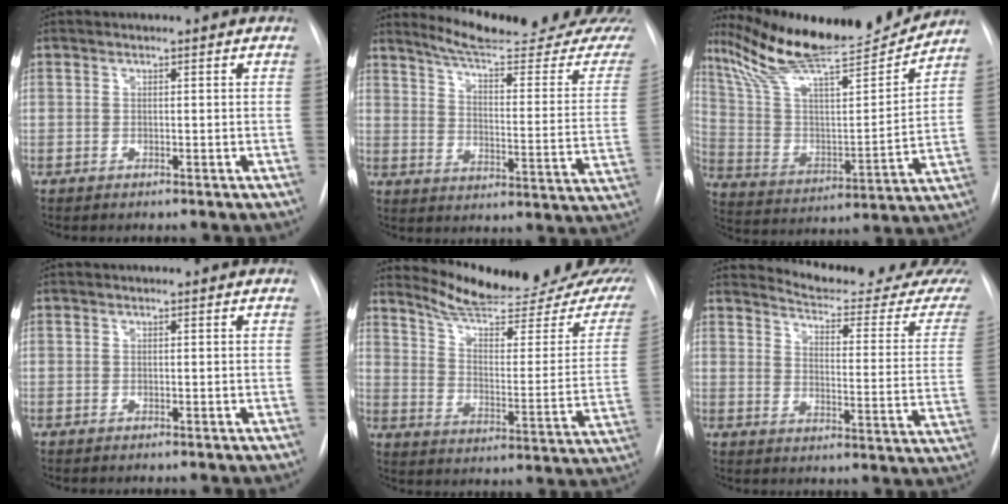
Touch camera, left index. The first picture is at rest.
{"total": 22.0, "force": [20.6, 0.2, 7.7], "torque": [-0.106, -0.116, 0.254]}
{"total": 19.6, "force": [17.8, 0.8, 8.1], "torque": [-0.149, -0.026, 0.298]}
{"total": 0.0}
{"total": 22.0, "force": [19.4, 3.6, 9.6], "torque": [-0.131, -0.077, 0.250]}
{"total": 18.8, "force": [18.3, 0.8, 4.3], "torque": [-0.058, -0.124, 0.206]}